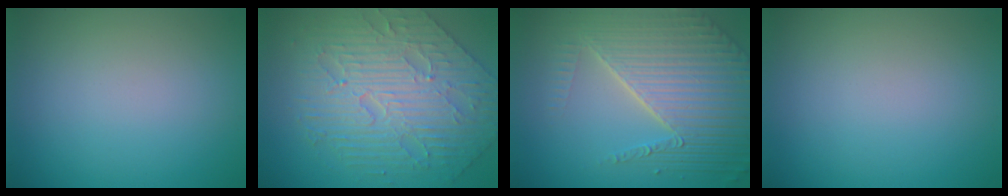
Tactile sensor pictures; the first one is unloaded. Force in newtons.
{"total": 6.4, "press": 5.4, "slide": 3.4}
{"total": 8.1, "press": 5.9, "slide": 5.7}
{"total": 0.0}